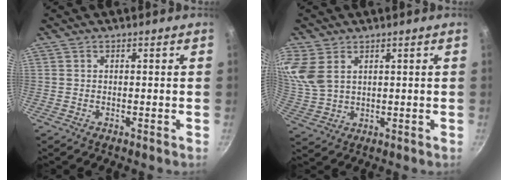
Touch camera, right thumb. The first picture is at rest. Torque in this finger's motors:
{"motor_torque": [-0.53, 1.18, 0.54, -0.21, 0.24]}